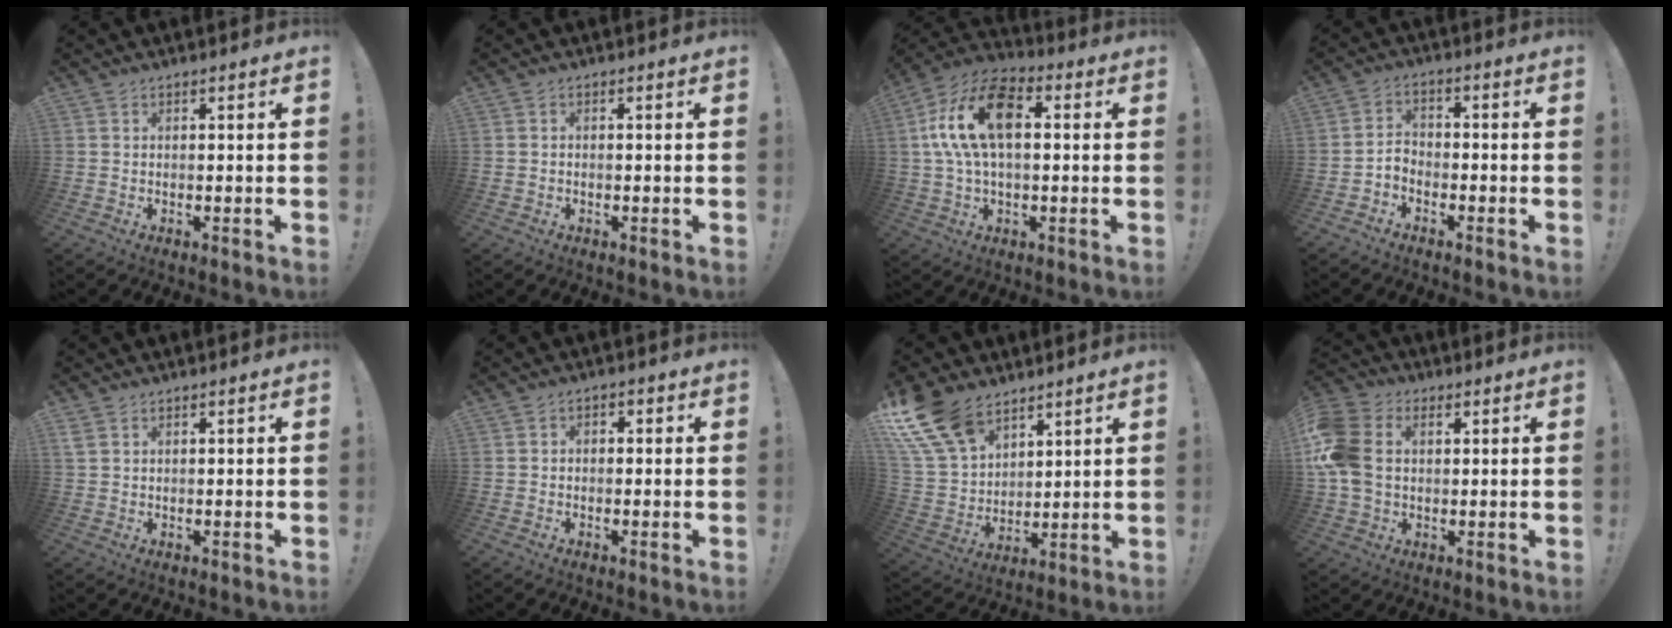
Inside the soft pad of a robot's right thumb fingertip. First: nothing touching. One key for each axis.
{"total": 0.9, "fx": -0.6, "fy": 0.5, "fz": 0.4, "tx": -0.011, "ty": 0.004, "tz": -0.010}
{"total": 16.9, "fx": 3.0, "fy": 9.6, "fz": 13.6, "tx": -0.253, "ty": 0.014, "tz": 0.054}
{"total": 4.1, "fx": -2.9, "fy": 2.4, "fz": 1.8, "tx": -0.039, "ty": 0.009, "tz": -0.052}
{"total": 1.7, "fx": 1.0, "fy": 1.0, "fz": 1.0, "tx": -0.023, "ty": 0.004, "tz": 0.019}
{"total": 2.1, "fx": -1.4, "fy": 1.3, "fz": 1.0, "tx": -0.010, "ty": 0.010, "tz": -0.027}
{"total": 17.9, "fx": 11.6, "fy": 10.2, "fz": 9.0, "tx": -0.194, "ty": -0.068, "tz": 0.223}
{"total": 13.6, "fx": 1.7, "fy": 10.1, "fz": 8.9, "tx": -0.194, "ty": 0.008, "tz": 0.035}